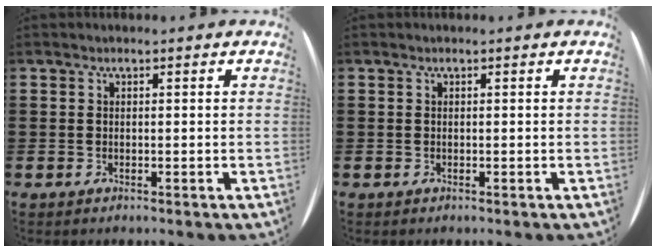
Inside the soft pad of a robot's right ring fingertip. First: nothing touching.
{"total": 0.0}